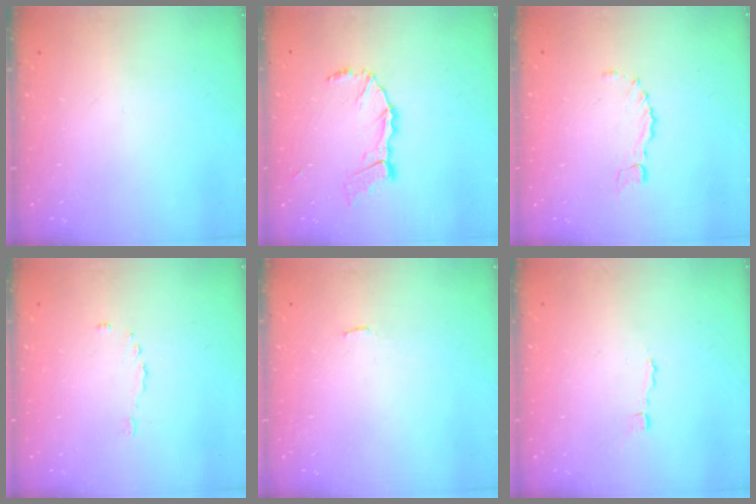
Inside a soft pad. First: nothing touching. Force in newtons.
{"total": 10.3, "press": 10.2, "slide": 1.4}
{"total": 1.0, "press": 1.0, "slide": 0.3}
{"total": 2.9, "press": 2.9, "slide": 0.5}
{"total": 0.0}
{"total": 2.1, "press": 2.1, "slide": 0.0}